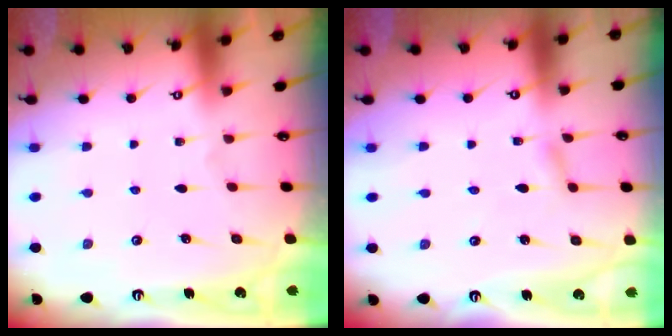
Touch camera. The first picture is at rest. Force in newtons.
{"total": 1.5, "press": 1.5, "slide": 0.2}